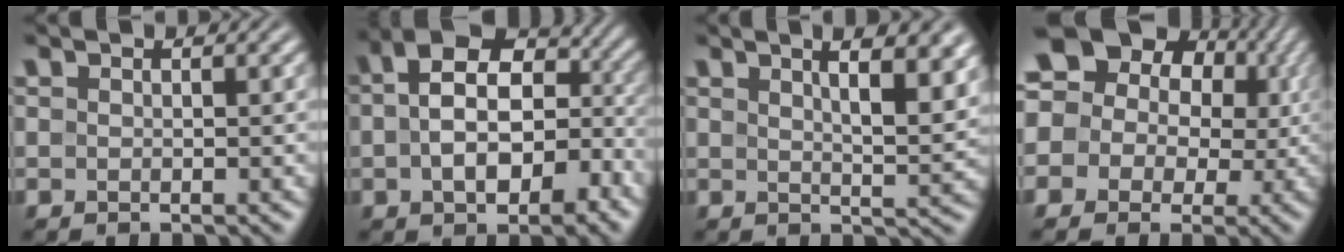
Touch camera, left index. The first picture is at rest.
{"total": 10.1, "force": [-0.1, 6.4, 7.9], "torque": [-0.128, 0.009, -0.004]}
{"total": 7.7, "force": [3.8, 2.5, 6.2], "torque": [-0.056, 0.023, 0.043]}
{"total": 17.4, "force": [5.0, 14.9, 7.4], "torque": [-0.166, 0.043, 0.039]}